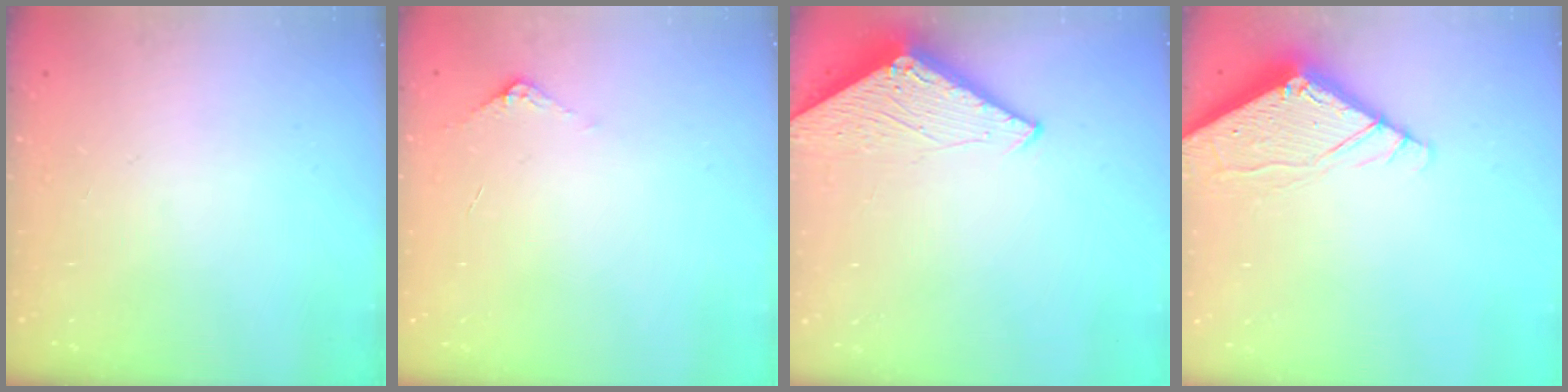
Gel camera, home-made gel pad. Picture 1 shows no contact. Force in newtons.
{"total": 5.4, "press": 5.4, "slide": 0.6}
{"total": 2.8, "press": 2.8, "slide": 0.2}
{"total": 7.1, "press": 7.1, "slide": 0.3}